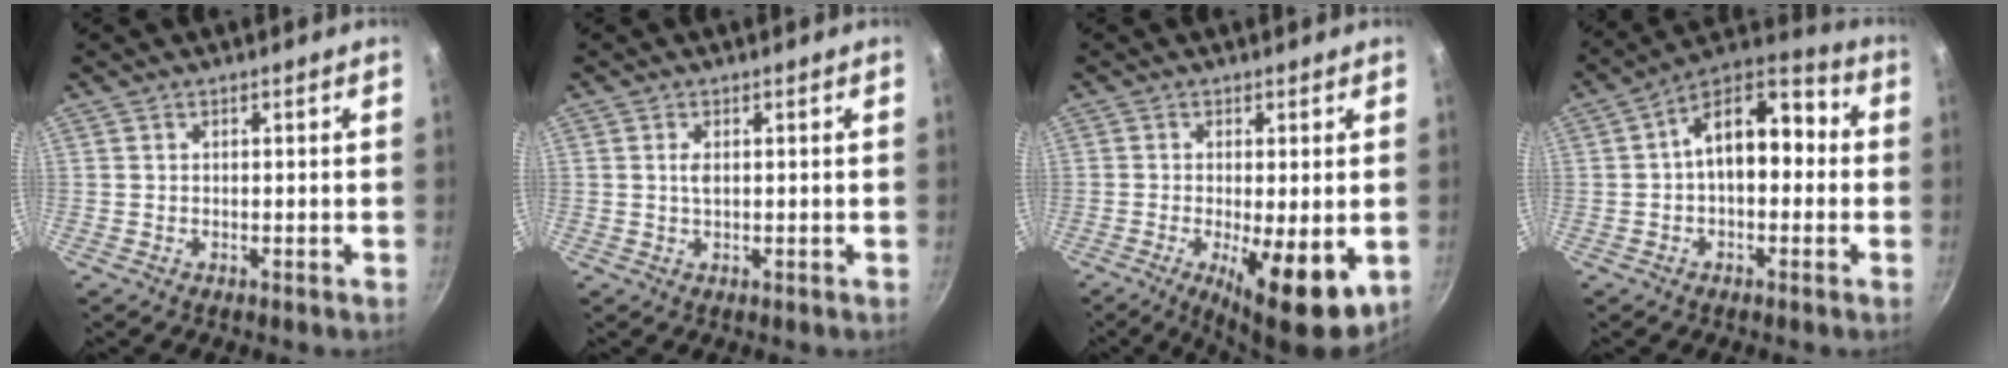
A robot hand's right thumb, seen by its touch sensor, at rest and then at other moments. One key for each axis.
{"total": 1.6, "fx": 0.3, "fy": 0.8, "fz": 1.4, "tx": -0.031, "ty": 0.001, "tz": 0.010}
{"total": 13.2, "fx": -3.7, "fy": 4.1, "fz": 11.9, "tx": -0.164, "ty": -0.024, "tz": -0.043}
{"total": 14.1, "fx": 0.8, "fy": 8.1, "fz": 11.5, "tx": -0.147, "ty": 0.048, "tz": -0.003}